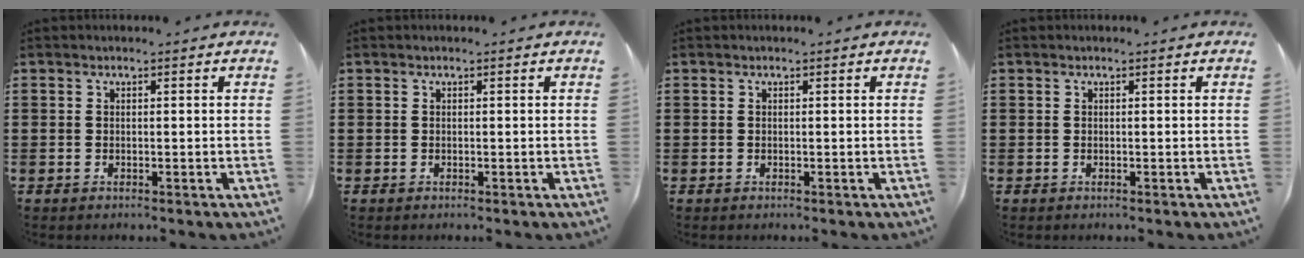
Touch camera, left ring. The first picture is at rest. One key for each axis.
{"total": 0.0}
{"total": 0.0}
{"total": 0.0}